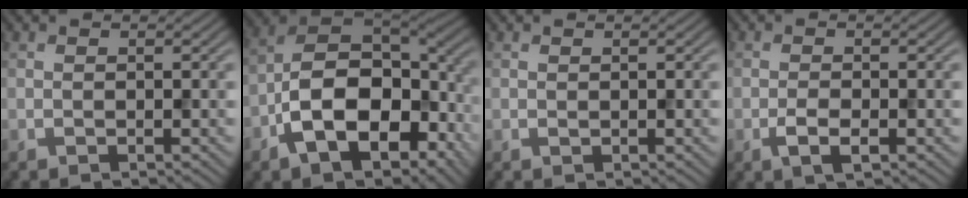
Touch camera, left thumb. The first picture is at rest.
{"total": 14.0, "force": [-4.7, 8.1, 10.4], "torque": [-0.187, -0.017, -0.096]}
{"total": 0.0}
{"total": 2.5, "force": [-1.1, 1.0, 2.0], "torque": [-0.042, -0.002, -0.023]}